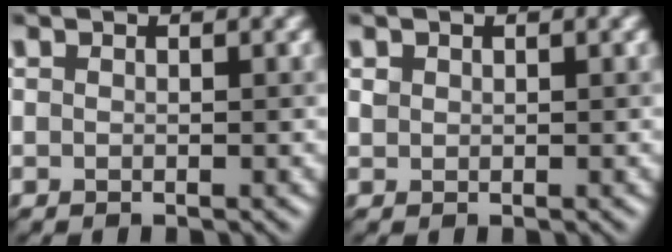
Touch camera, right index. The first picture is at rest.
{"total": 0.6, "force": [0.2, 0.3, -0.4], "torque": [0.011, 0.007, 0.016]}